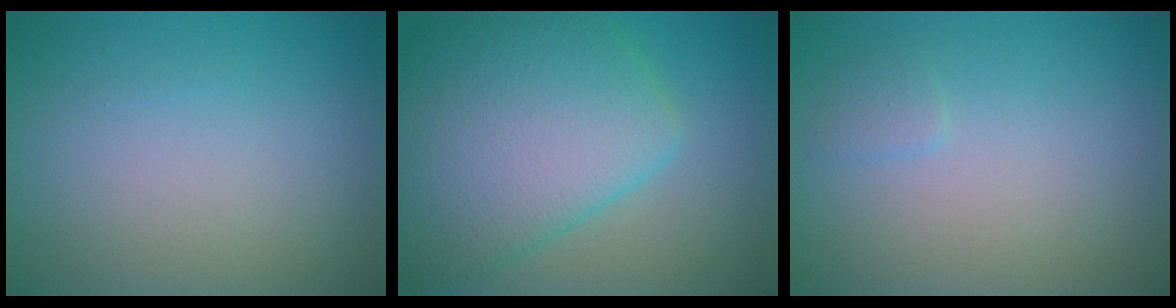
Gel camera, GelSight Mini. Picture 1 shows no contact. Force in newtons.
{"total": 9.1, "press": 9.1, "slide": 0.1}
{"total": 0.7, "press": 0.7, "slide": 0.1}